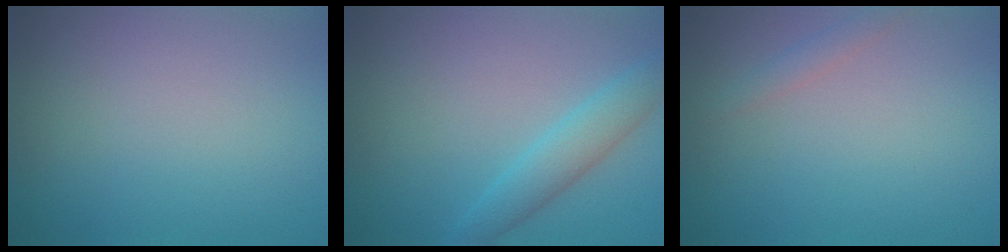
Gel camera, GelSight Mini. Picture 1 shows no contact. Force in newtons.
{"total": 3.0, "press": 3.0, "slide": 0.1}
{"total": 1.0, "press": 1.0, "slide": 0.1}